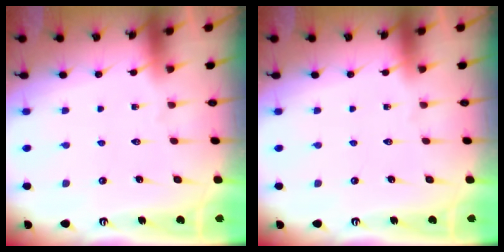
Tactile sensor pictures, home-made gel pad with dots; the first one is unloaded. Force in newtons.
{"total": 0.0}